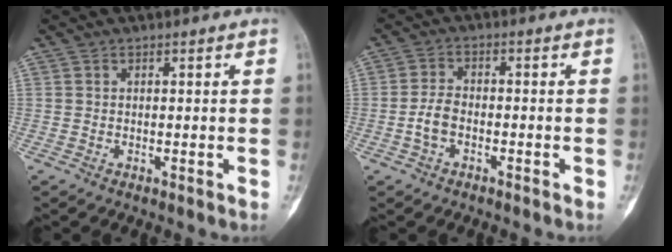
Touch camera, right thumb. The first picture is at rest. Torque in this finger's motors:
{"motor_torque": [-0.16, 0.08, 0.49, -0.18, 0.00]}